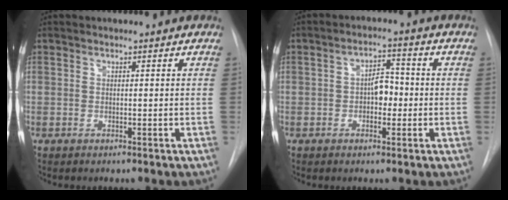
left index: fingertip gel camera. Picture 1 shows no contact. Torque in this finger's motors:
{"motor_torque": [0.16, 0.24, 0.07, 0.01]}